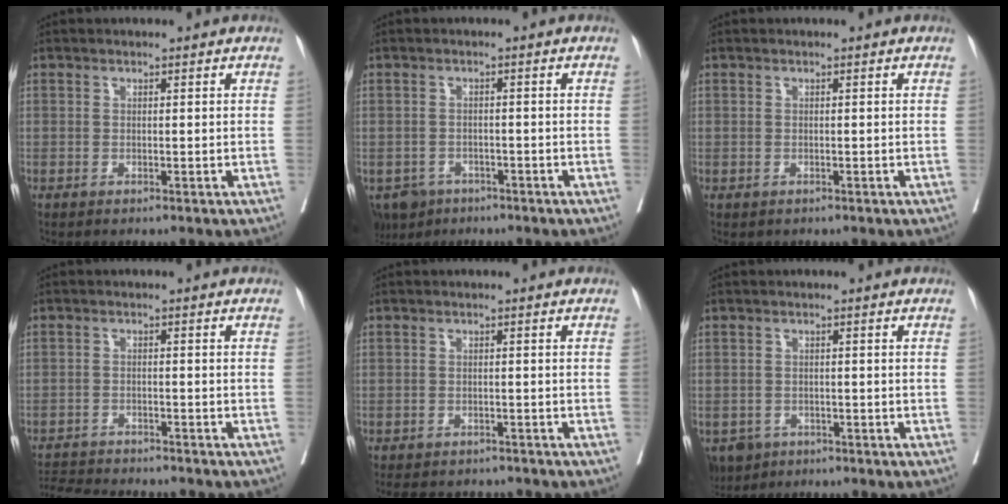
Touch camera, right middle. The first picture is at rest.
{"total": 4.9, "force": [-3.6, 3.3, 0.9], "torque": [-0.010, 0.001, -0.056]}
{"total": 0.0}
{"total": 9.0, "force": [-8.6, 0.8, 2.4], "torque": [-0.036, -0.003, -0.132]}
{"total": 7.9, "force": [-7.2, 2.7, 1.9], "torque": [-0.028, -0.002, -0.088]}
{"total": 4.5, "force": [-3.0, 3.2, 1.0], "torque": [-0.015, 0.001, -0.046]}